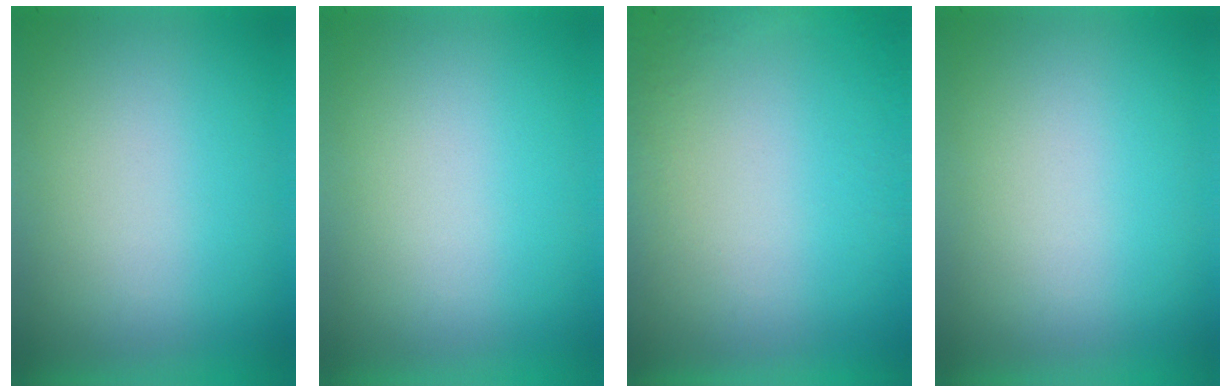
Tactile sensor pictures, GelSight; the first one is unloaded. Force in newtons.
{"total": 0.0}
{"total": 4.9}
{"total": 0.0}